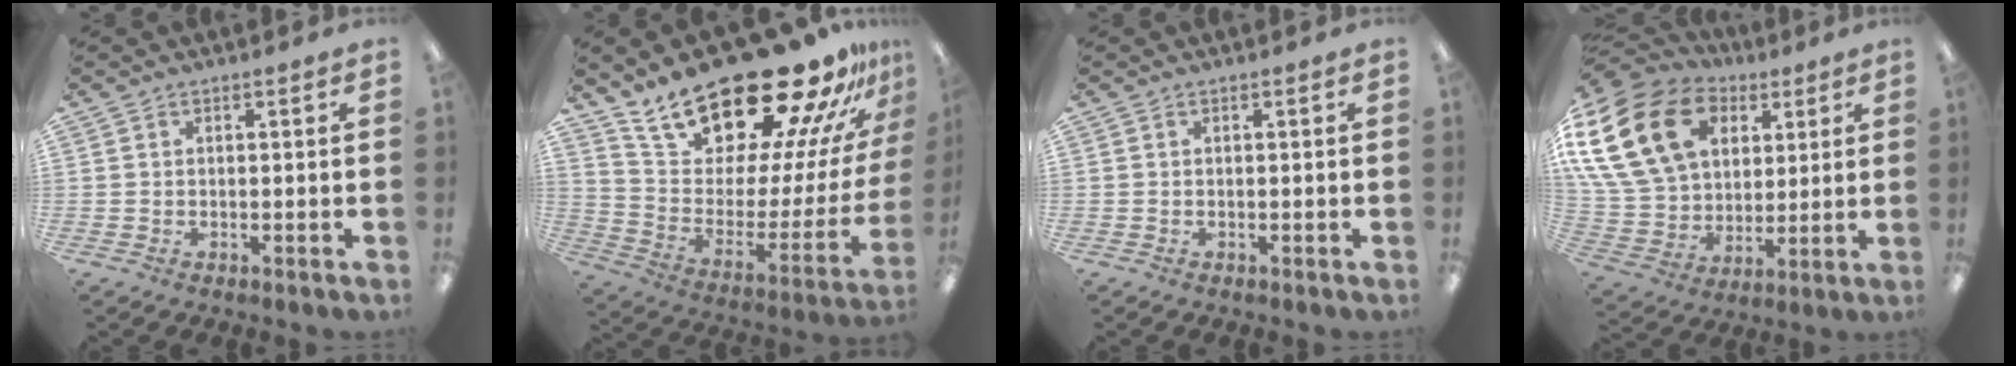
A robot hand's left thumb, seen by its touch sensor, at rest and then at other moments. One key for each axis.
{"total": 26.0, "fx": 21.9, "fy": 8.0, "fz": 11.6, "tx": -0.174, "ty": -0.177, "tz": 0.381}
{"total": 0.0}
{"total": 23.8, "fx": 9.1, "fy": 17.6, "fz": 13.2, "tx": -0.277, "ty": -0.026, "tz": 0.176}